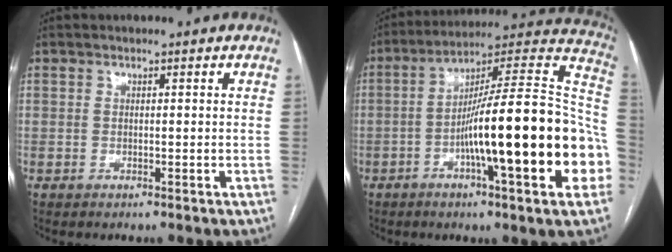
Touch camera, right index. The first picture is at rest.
{"total": 26.5, "force": [-6.0, 2.6, 25.7], "torque": [-0.301, 0.022, -0.094]}